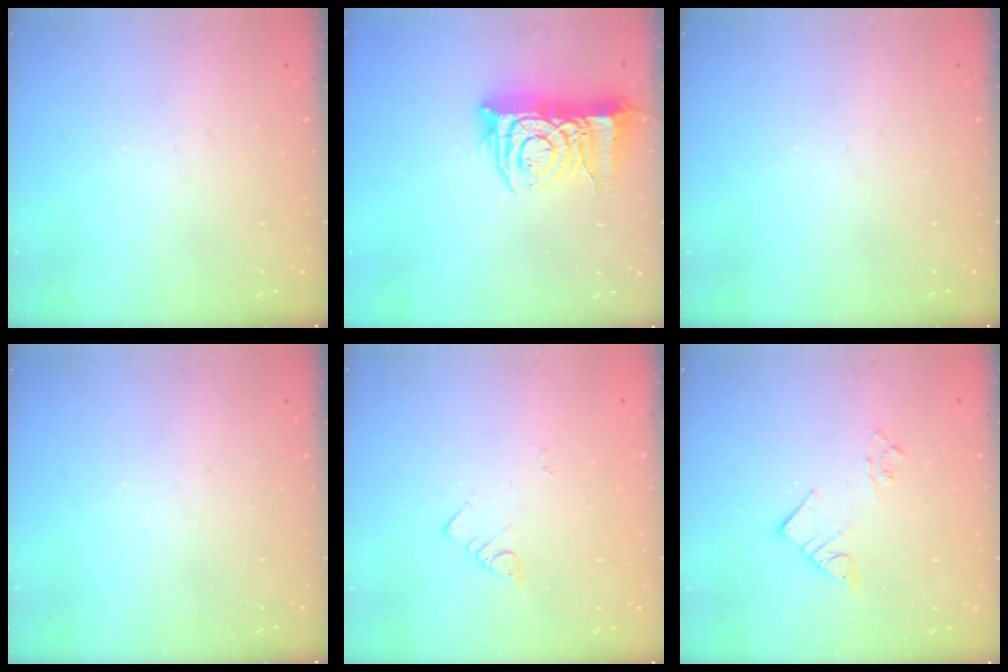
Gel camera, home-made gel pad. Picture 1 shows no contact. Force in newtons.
{"total": 11.3, "press": 11.2, "slide": 1.4}
{"total": 0.0}
{"total": 0.0}
{"total": 2.7, "press": 2.7, "slide": 0.6}
{"total": 5.5, "press": 5.5, "slide": 0.4}